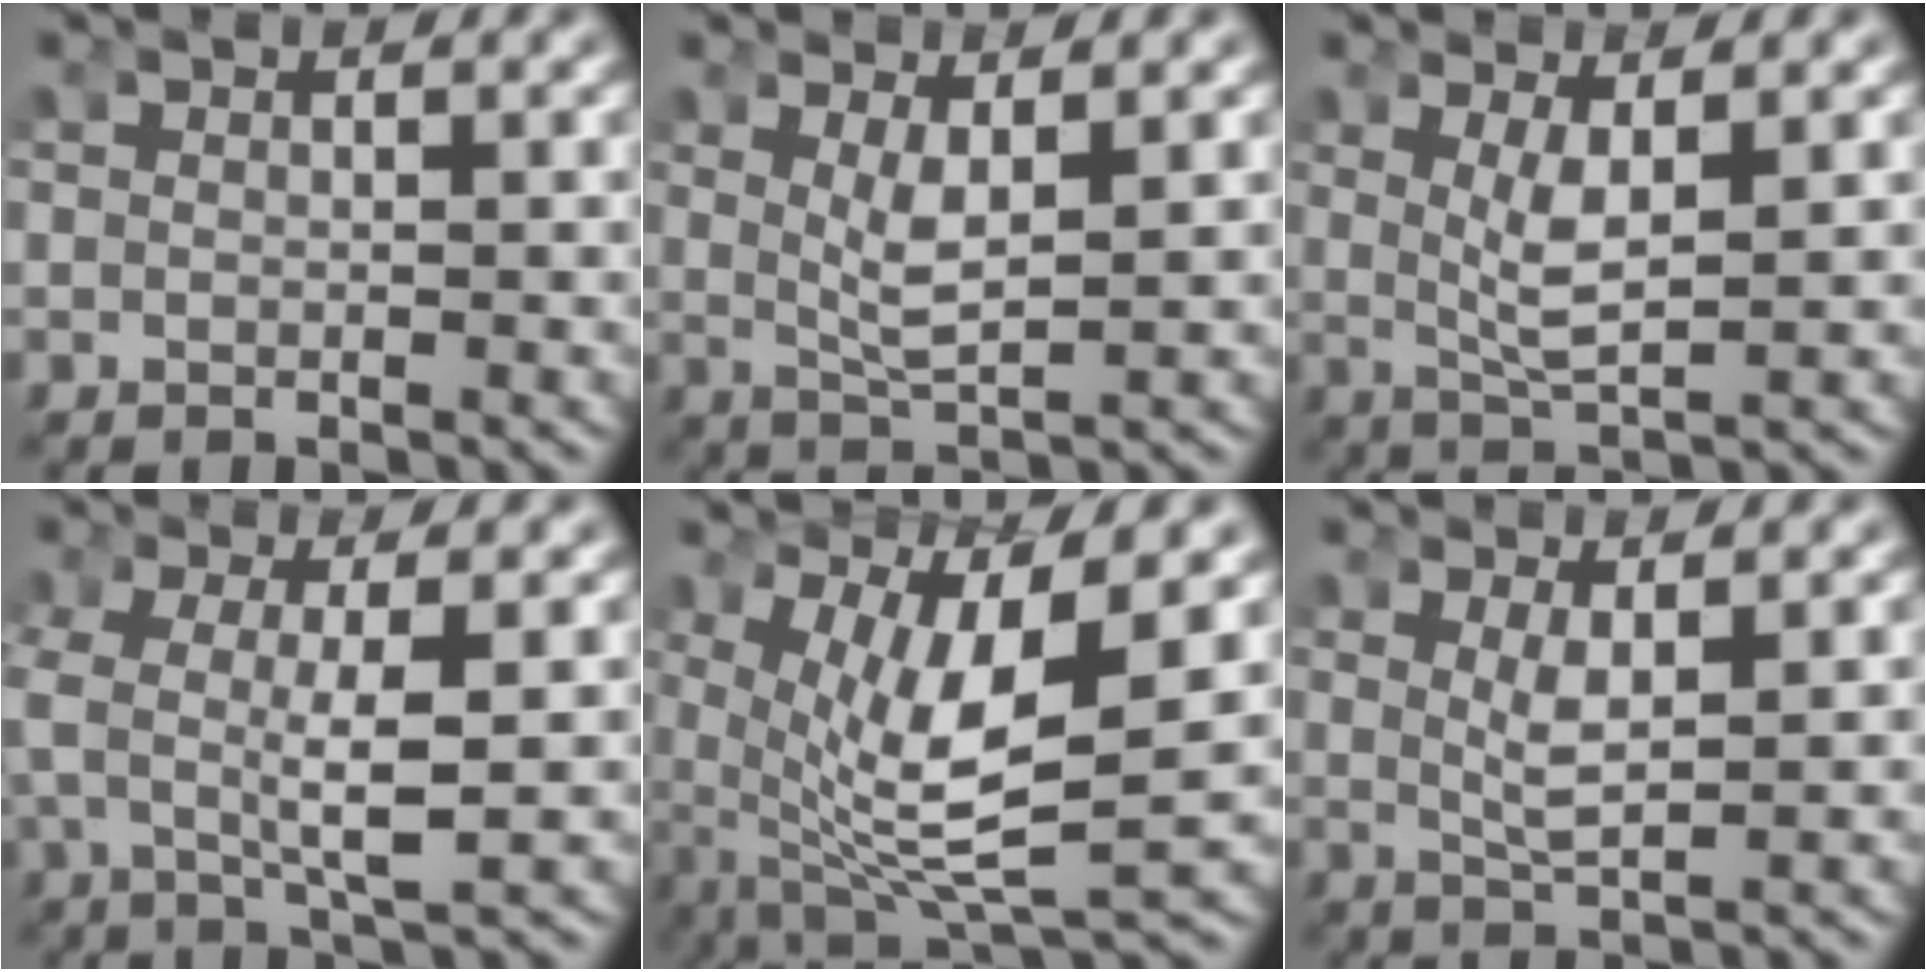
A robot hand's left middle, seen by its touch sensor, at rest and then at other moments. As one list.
[{"total": 3.4, "force": [0.9, 1.0, 3.1], "torque": [-0.065, -0.012, 0.021]}, {"total": 3.8, "force": [0.8, 1.1, 3.5], "torque": [-0.074, -0.013, 0.021]}, {"total": 4.9, "force": [0.7, 1.1, 4.7], "torque": [-0.092, -0.005, 0.014]}, {"total": 9.6, "force": [-0.5, 4.3, 8.6], "torque": [-0.162, -0.037, 0.014]}, {"total": 2.7, "force": [0.7, 0.4, 2.6], "torque": [-0.057, -0.013, 0.020]}]